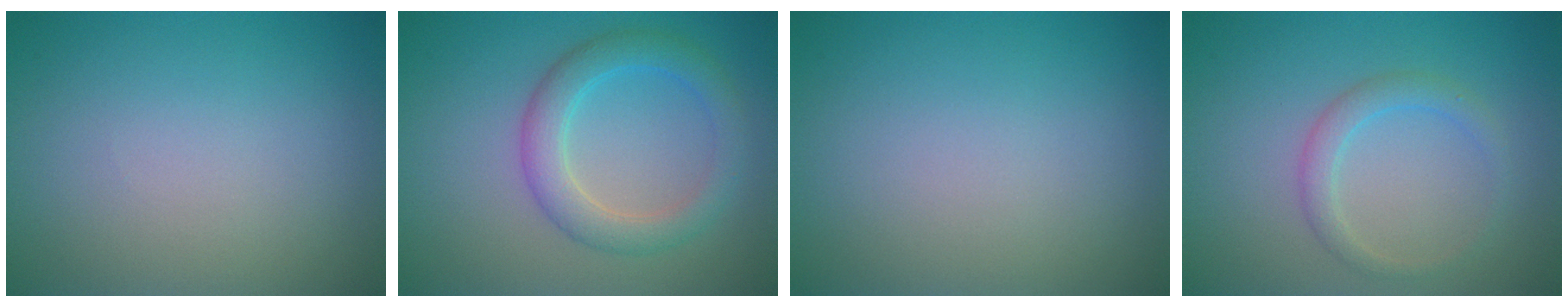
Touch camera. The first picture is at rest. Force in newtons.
{"total": 3.9, "press": 3.9, "slide": 0.1}
{"total": 0.0}
{"total": 2.0, "press": 2.0, "slide": 0.0}